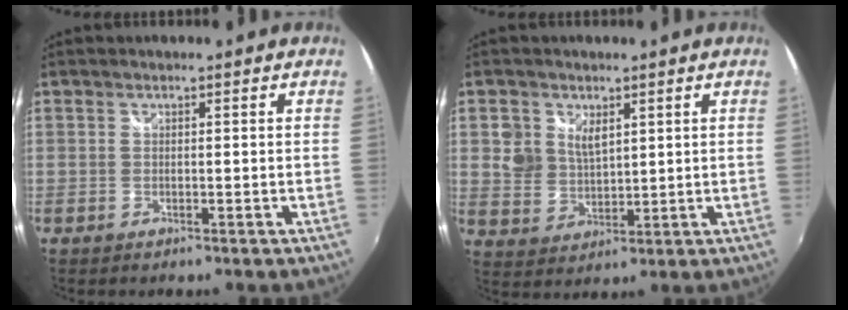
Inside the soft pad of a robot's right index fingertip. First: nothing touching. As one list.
[{"total": 6.1, "force": [2.3, 4.6, 3.3], "torque": [-0.061, 0.004, 0.049]}]